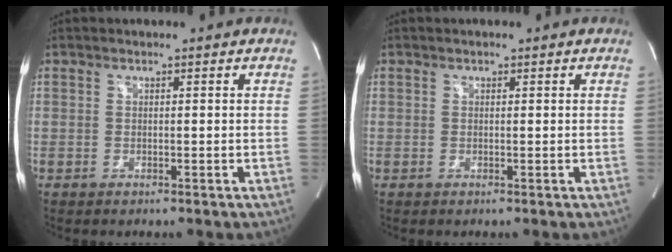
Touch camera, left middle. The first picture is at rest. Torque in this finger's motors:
{"motor_torque": [-0.18, 0.06, 0.00, 0.00]}